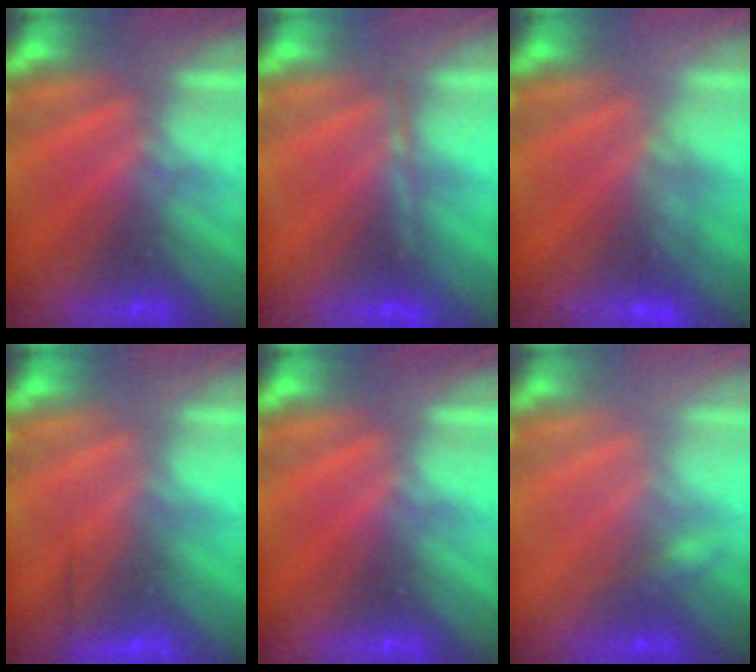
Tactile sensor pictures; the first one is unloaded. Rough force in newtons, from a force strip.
{"total": 1.7}
{"total": 3.8}
{"total": 2.6}
{"total": 0.0}
{"total": 2.2}